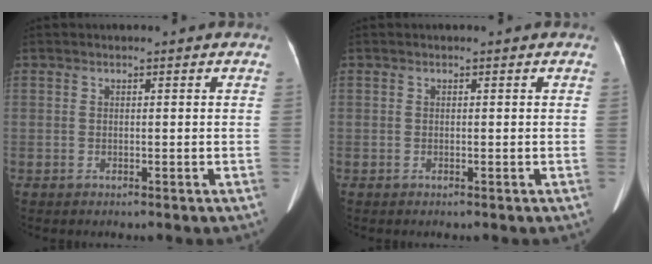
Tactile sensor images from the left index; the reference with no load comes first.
{"total": 0.0}